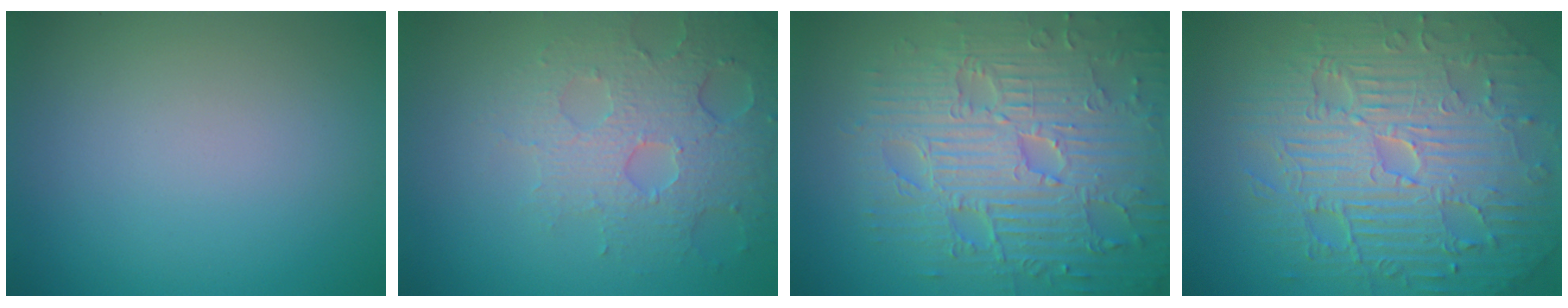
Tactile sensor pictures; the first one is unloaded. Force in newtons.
{"total": 4.2, "press": 4.1, "slide": 0.9}
{"total": 9.4, "press": 6.8, "slide": 6.4}
{"total": 11.6, "press": 7.5, "slide": 8.8}